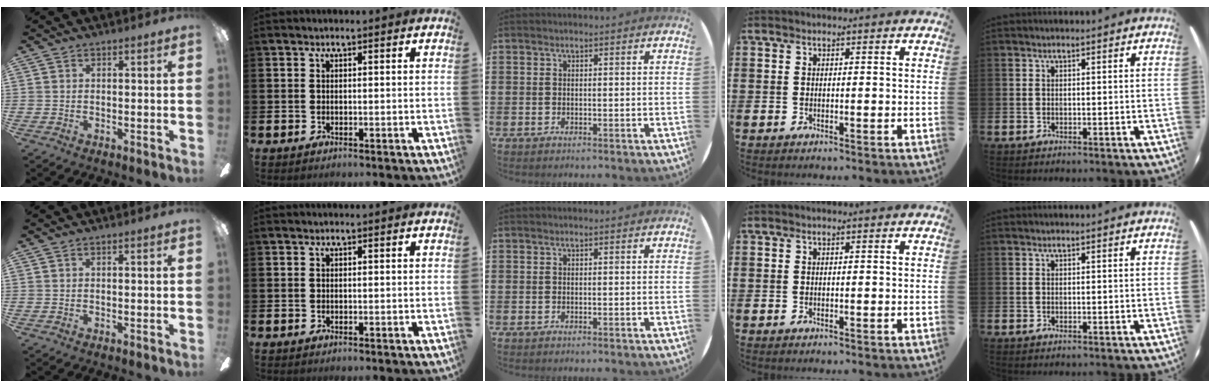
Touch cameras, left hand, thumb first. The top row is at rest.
{}